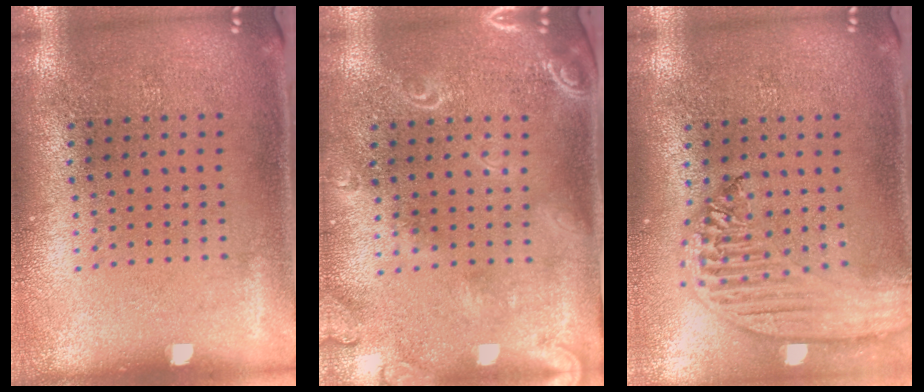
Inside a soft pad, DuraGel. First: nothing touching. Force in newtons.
{"total": 2.1, "press": 1.9, "slide": 1.0}
{"total": 2.6, "press": 2.2, "slide": 1.4}